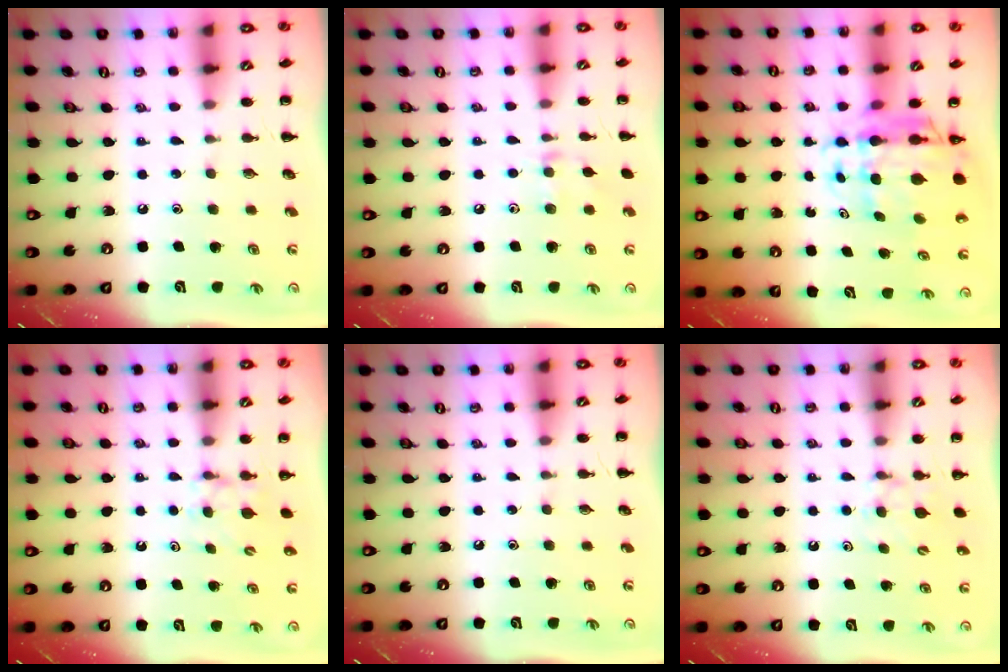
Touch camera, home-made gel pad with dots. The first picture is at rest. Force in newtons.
{"total": 7.4, "press": 7.1, "slide": 2.0}
{"total": 9.5, "press": 9.1, "slide": 2.8}
{"total": 4.2, "press": 4.0, "slide": 1.5}
{"total": 0.0}
{"total": 5.2, "press": 5.0, "slide": 1.5}